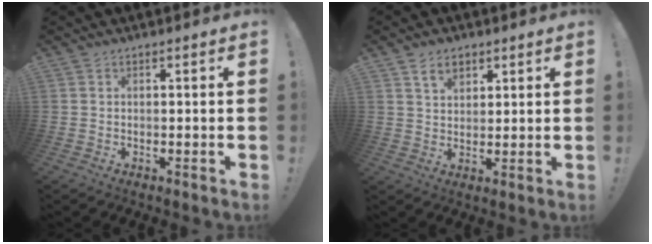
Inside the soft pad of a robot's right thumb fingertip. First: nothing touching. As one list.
[{"total": 6.0, "force": [3.5, 3.9, 2.9], "torque": [-0.040, -0.012, 0.063]}]